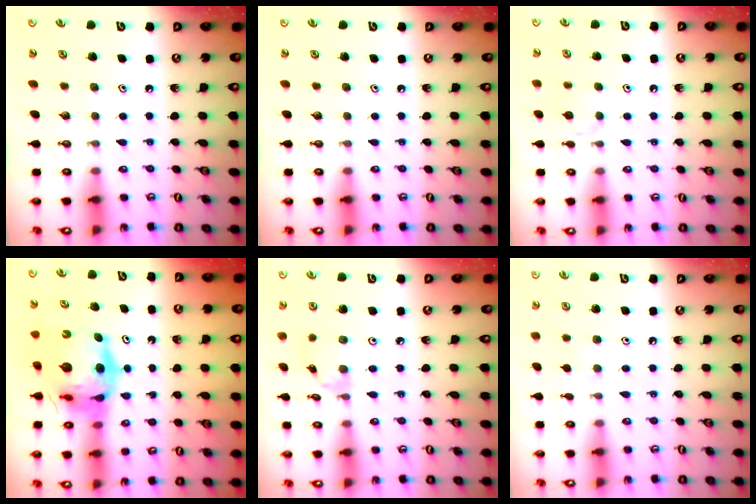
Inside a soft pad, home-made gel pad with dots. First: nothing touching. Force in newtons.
{"total": 0.0}
{"total": 3.3, "press": 3.2, "slide": 0.6}
{"total": 12.1, "press": 12.0, "slide": 1.5}
{"total": 2.2, "press": 2.2, "slide": 0.4}
{"total": 4.2, "press": 4.1, "slide": 0.6}